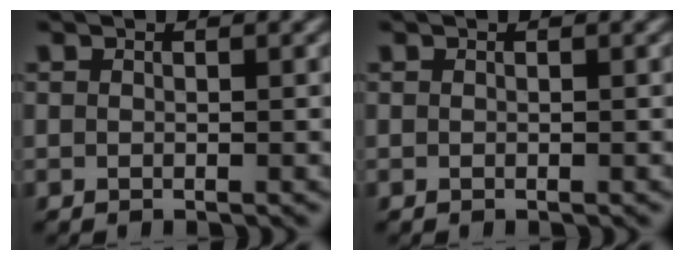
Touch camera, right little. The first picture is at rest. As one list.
[{"total": 0.0}]